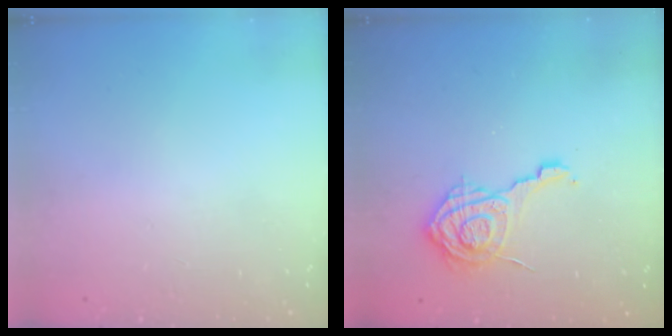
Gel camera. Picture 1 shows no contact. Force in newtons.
{"total": 12.2, "press": 12.2, "slide": 0.6}